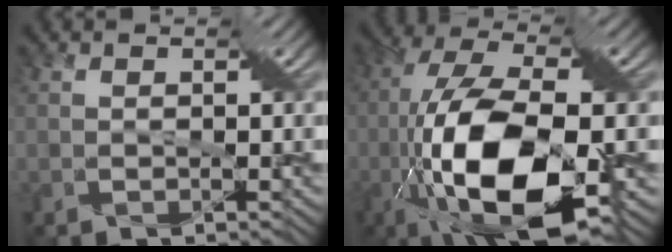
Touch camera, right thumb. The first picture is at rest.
{"total": 16.8, "force": [-5.1, 6.4, 14.7], "torque": [-0.310, -0.001, -0.091]}